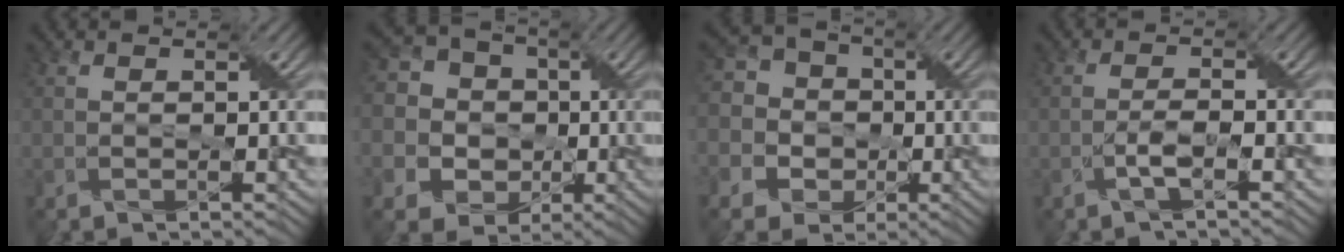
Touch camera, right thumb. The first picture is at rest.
{"total": 9.5, "force": [-0.4, 8.8, 3.3], "torque": [-0.123, 0.008, -0.031]}
{"total": 8.0, "force": [-1.0, 7.6, 2.5], "torque": [-0.092, -0.001, -0.039]}
{"total": 1.9, "force": [-1.3, 0.0, 1.4], "torque": [-0.032, 0.006, -0.030]}